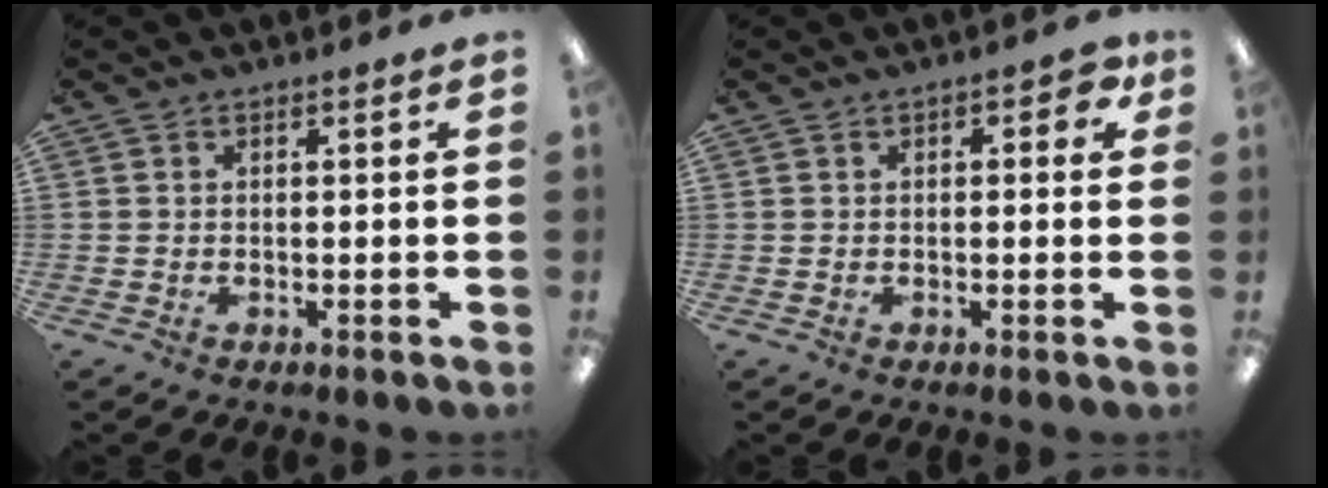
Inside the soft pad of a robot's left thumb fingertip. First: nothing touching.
{"total": 3.9, "force": [1.1, 2.0, 3.2], "torque": [-0.045, 0.004, 0.015]}